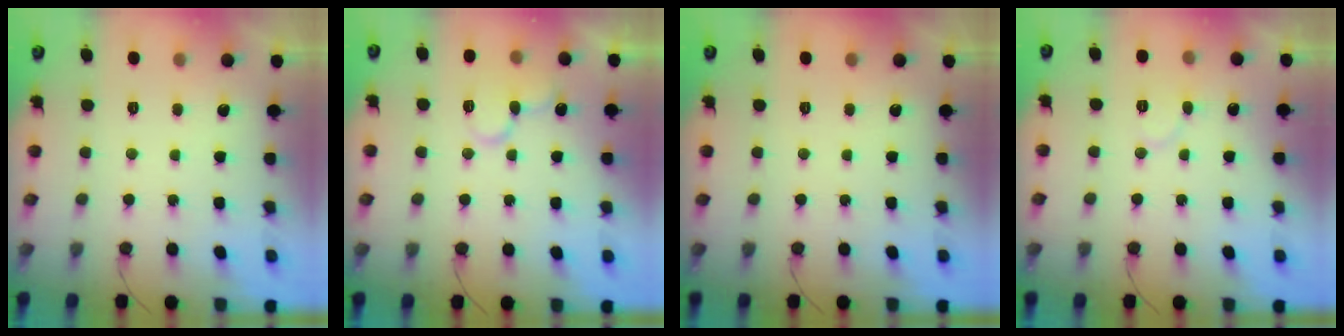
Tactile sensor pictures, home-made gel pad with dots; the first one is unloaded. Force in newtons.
{"total": 11.0, "press": 10.9, "slide": 1.4}
{"total": 0.0}
{"total": 6.5, "press": 6.5, "slide": 0.4}